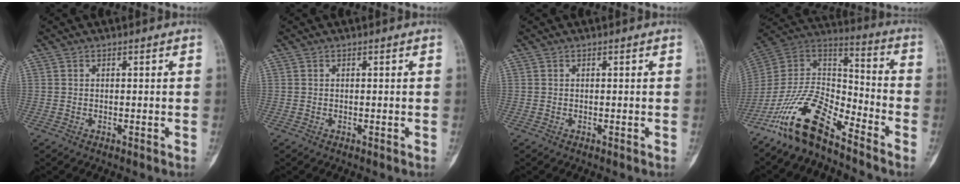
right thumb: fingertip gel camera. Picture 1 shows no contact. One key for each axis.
{"total": 0.0}
{"total": 0.0}
{"total": 16.2, "fx": -11.7, "fy": 5.7, "fz": 9.7, "tx": -0.162, "ty": 0.089, "tz": -0.226}